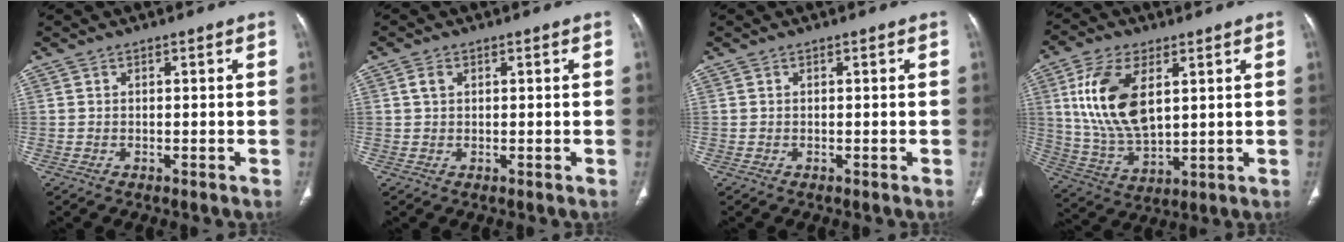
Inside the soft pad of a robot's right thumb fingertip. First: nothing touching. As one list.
[{"total": 1.9, "force": [0.7, 1.3, 1.2], "torque": [-0.021, 0.003, 0.012]}, {"total": 0.0}, {"total": 15.7, "force": [4.5, 8.4, 12.5], "torque": [-0.237, -0.018, 0.094]}]